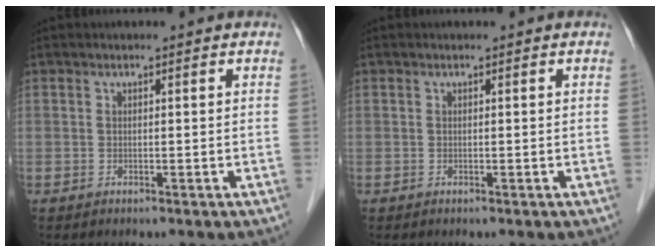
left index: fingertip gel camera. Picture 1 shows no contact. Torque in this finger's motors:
{"motor_torque": [0.02, 0.01, -0.02, 0.00]}